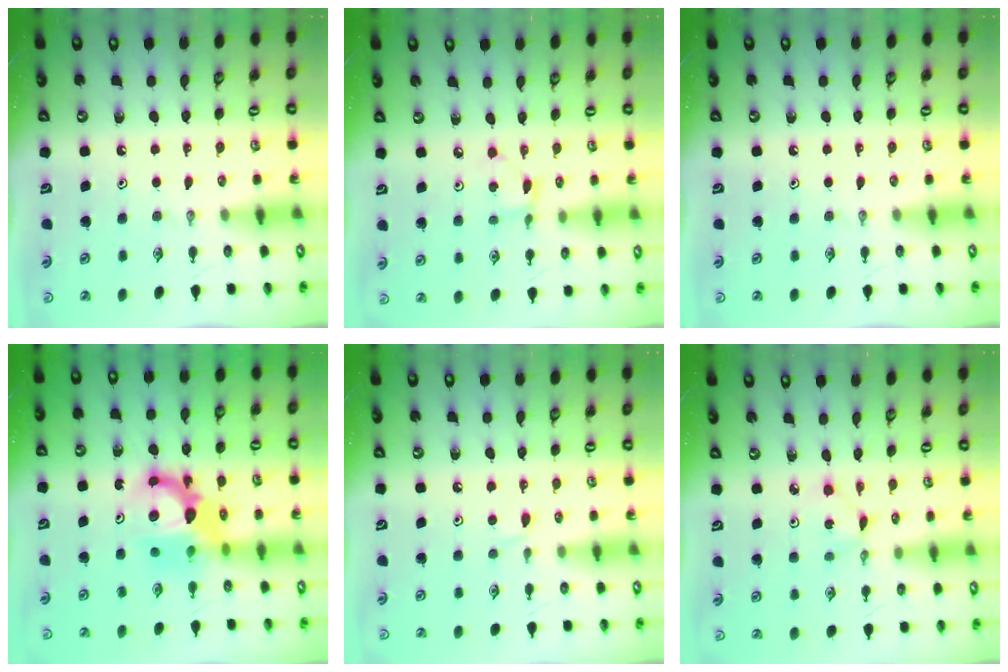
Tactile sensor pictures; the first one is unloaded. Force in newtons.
{"total": 2.8, "press": 2.8, "slide": 0.3}
{"total": 0.0}
{"total": 10.7, "press": 10.6, "slide": 0.9}
{"total": 3.2, "press": 3.2, "slide": 0.4}
{"total": 1.7, "press": 1.7, "slide": 0.1}